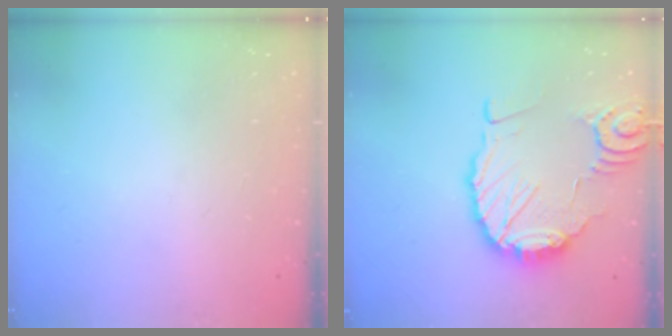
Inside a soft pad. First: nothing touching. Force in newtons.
{"total": 12.1, "press": 12.0, "slide": 1.5}